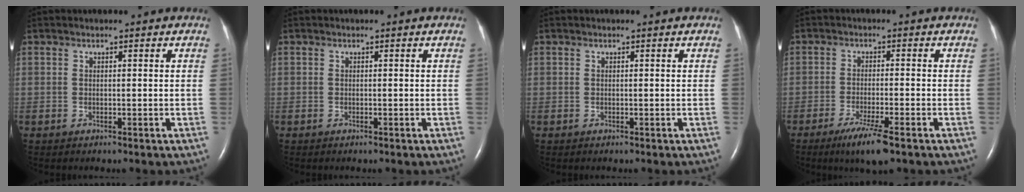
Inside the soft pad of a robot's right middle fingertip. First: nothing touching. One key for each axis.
{"total": 0.0}
{"total": 0.0}
{"total": 6.7, "fx": -4.2, "fy": 0.5, "fz": 5.2, "tx": -0.099, "ty": -0.017, "tz": -0.070}